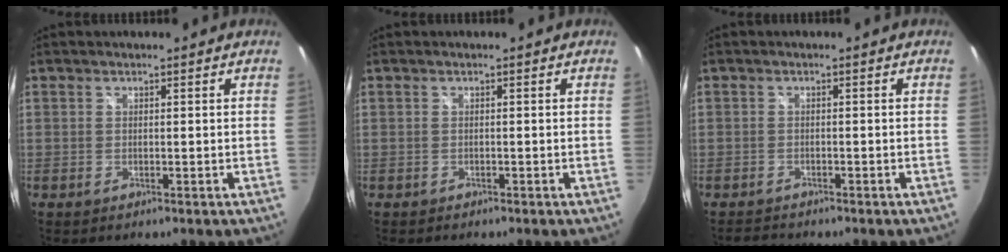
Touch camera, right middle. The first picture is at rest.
{"total": 0.6, "force": [-0.5, 0.3, 0.1], "torque": [-0.005, 0.001, -0.006]}
{"total": 1.8, "force": [-1.8, 0.4, -0.1], "torque": [-0.010, 0.004, -0.034]}